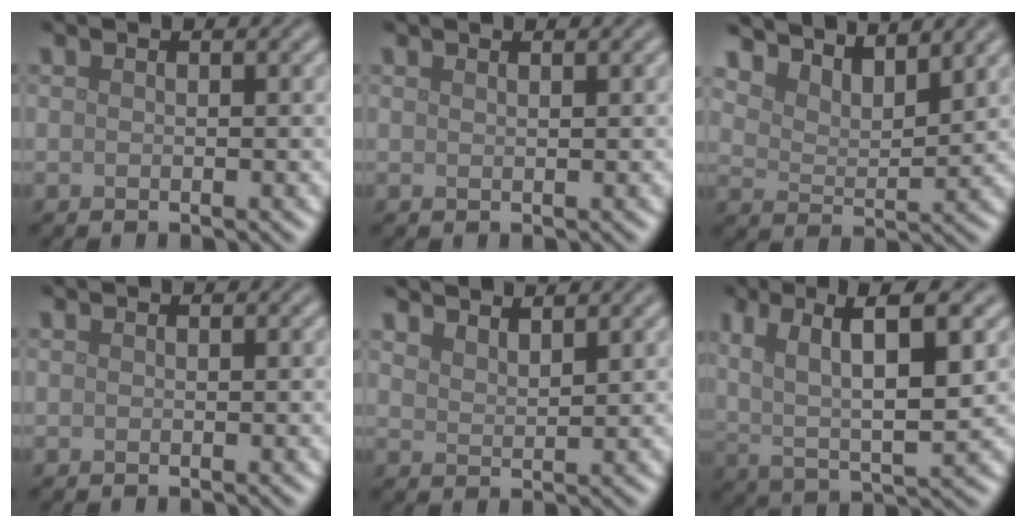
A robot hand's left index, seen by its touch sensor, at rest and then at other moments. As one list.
[{"total": 0.6, "force": [0.5, 0.1, 0.3], "torque": [0.000, 0.000, 0.007]}, {"total": 6.1, "force": [5.6, 1.5, 2.1], "torque": [-0.046, -0.002, 0.091]}, {"total": 0.0}, {"total": 3.0, "force": [2.8, 0.6, 1.0], "torque": [-0.007, 0.005, 0.044]}, {"total": 9.2, "force": [3.1, 3.3, 8.0], "torque": [-0.154, 0.003, 0.054]}]